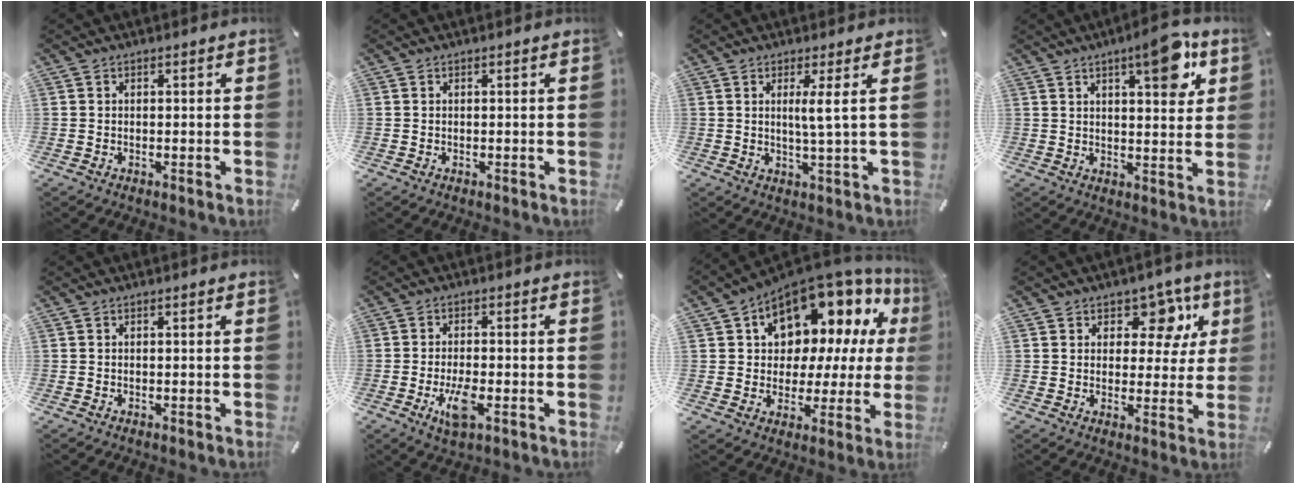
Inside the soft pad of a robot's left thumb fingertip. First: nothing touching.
{"total": 0.0}
{"total": 5.2, "force": [1.2, -0.6, 5.1], "torque": [-0.100, -0.009, 0.016]}
{"total": 12.0, "force": [6.6, 3.5, 9.4], "torque": [-0.119, -0.038, 0.101]}
{"total": 0.0}
{"total": 6.7, "force": [-2.3, 2.5, 5.7], "torque": [-0.117, -0.004, -0.038]}
{"total": 14.1, "force": [9.5, 8.3, 6.5], "torque": [-0.100, -0.090, 0.164]}
{"total": 11.0, "force": [5.4, 7.2, 6.3], "torque": [-0.073, -0.025, 0.090]}